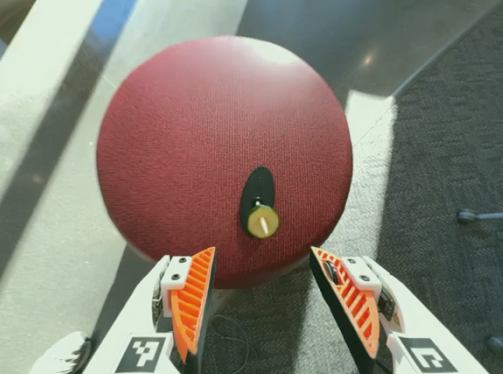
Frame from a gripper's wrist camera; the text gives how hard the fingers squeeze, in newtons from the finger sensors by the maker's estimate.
{"total": 0.0}